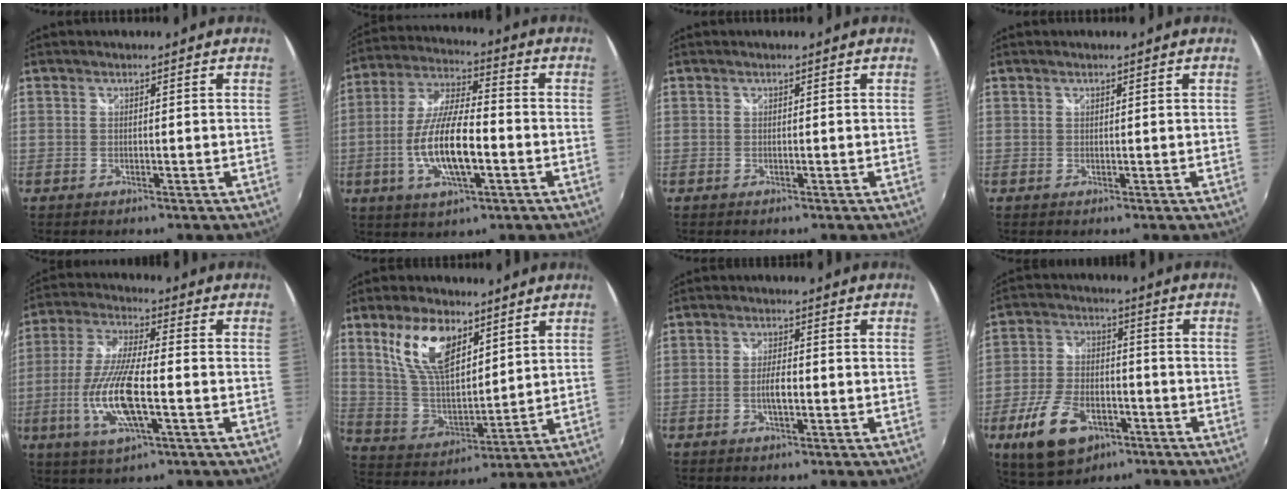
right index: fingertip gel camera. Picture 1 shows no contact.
{"total": 14.4, "force": [-3.6, 4.4, 13.3], "torque": [-0.269, -0.005, -0.066]}
{"total": 0.0}
{"total": 0.0}
{"total": 14.2, "force": [-3.5, 3.8, 13.2], "torque": [-0.276, -0.012, -0.068]}
{"total": 14.2, "force": [7.8, 6.7, 9.8], "torque": [-0.192, 0.011, 0.160]}
{"total": 3.5, "force": [-0.8, 1.0, 3.2], "torque": [-0.062, 0.000, -0.016]}
{"total": 13.8, "force": [-6.8, 7.9, 9.0], "torque": [-0.200, -0.008, -0.113]}